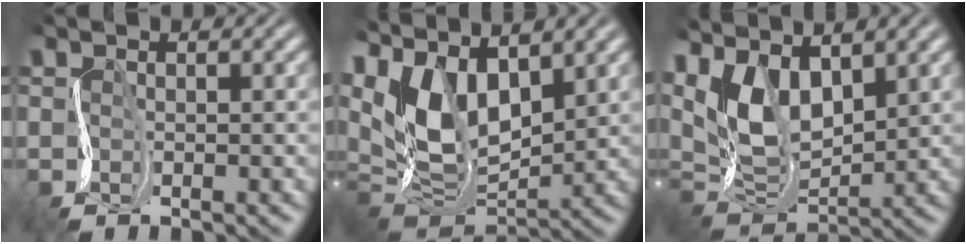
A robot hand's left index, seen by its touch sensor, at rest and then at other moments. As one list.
[{"total": 9.0, "force": [4.6, 4.8, 6.1], "torque": [-0.136, 0.010, 0.081]}, {"total": 6.8, "force": [4.2, 3.1, 4.4], "torque": [-0.101, 0.004, 0.075]}]